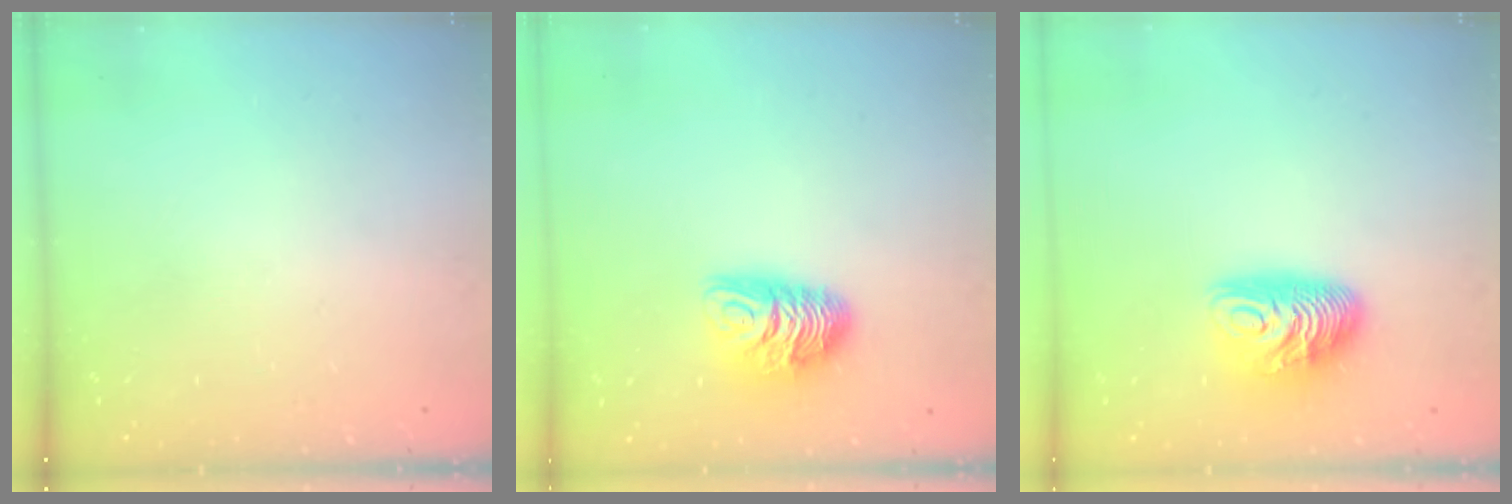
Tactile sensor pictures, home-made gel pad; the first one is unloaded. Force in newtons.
{"total": 9.1, "press": 9.1, "slide": 0.2}
{"total": 10.6, "press": 10.5, "slide": 0.9}